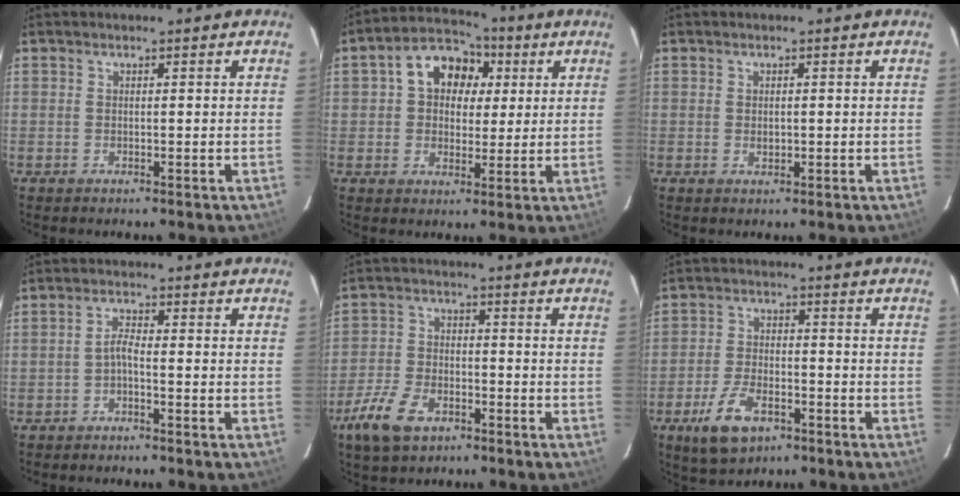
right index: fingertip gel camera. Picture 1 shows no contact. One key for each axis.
{"total": 10.1, "fx": 2.6, "fy": 7.9, "fz": 5.8, "tx": -0.111, "ty": 0.039, "tz": 0.041}
{"total": 1.4, "fx": -0.1, "fy": 1.0, "fz": 1.0, "tx": -0.013, "ty": -0.001, "tz": 0.001}
{"total": 1.9, "fx": -1.2, "fy": 0.3, "fz": 1.5, "tx": -0.034, "ty": 0.007, "tz": -0.024}
{"total": 9.6, "fx": -5.9, "fy": 5.1, "fz": 5.6, "tx": -0.141, "ty": -0.003, "tz": -0.114}
{"total": 9.4, "fx": -5.2, "fy": 4.7, "fz": 6.1, "tx": -0.142, "ty": -0.005, "tz": -0.090}